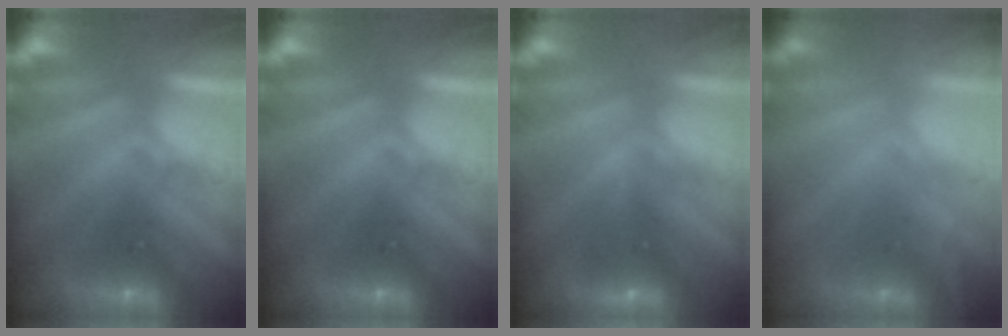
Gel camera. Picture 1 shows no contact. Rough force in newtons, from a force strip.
{"total": 0.0}
{"total": 2.9}
{"total": 1.4}